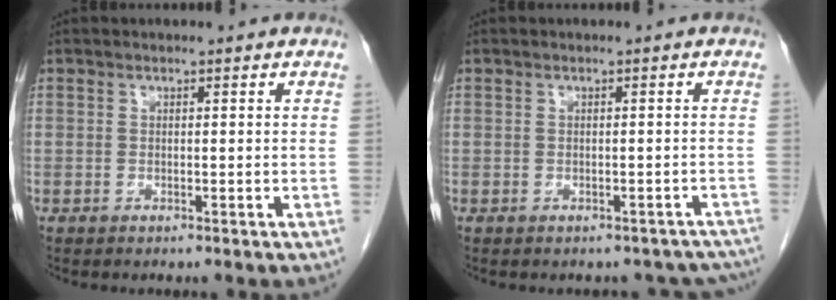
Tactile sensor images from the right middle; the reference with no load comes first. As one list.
[{"total": 7.1, "force": [-6.2, 3.3, 1.1], "torque": [0.000, 0.011, -0.057]}]